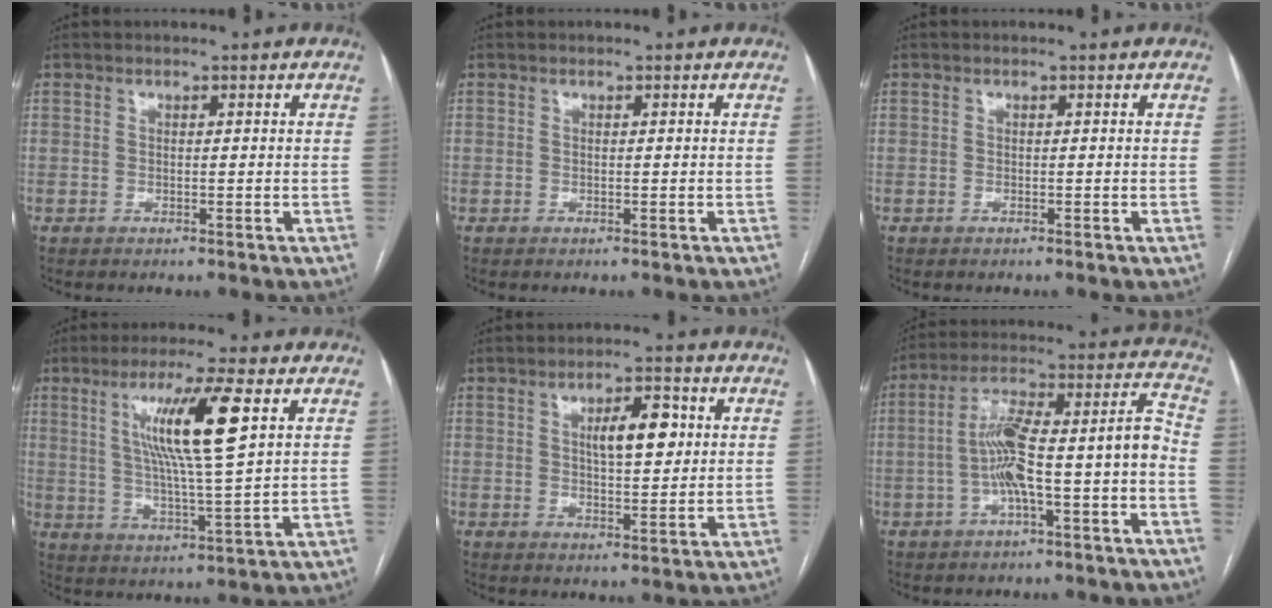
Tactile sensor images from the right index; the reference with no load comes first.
{"total": 0.0}
{"total": 0.0}
{"total": 11.5, "force": [3.9, -0.4, 10.8], "torque": [-0.199, 0.000, 0.073]}
{"total": 6.6, "force": [1.7, 2.1, 6.0], "torque": [-0.096, 0.009, 0.031]}
{"total": 12.5, "force": [-3.6, 1.7, 11.9], "torque": [-0.203, 0.046, -0.055]}